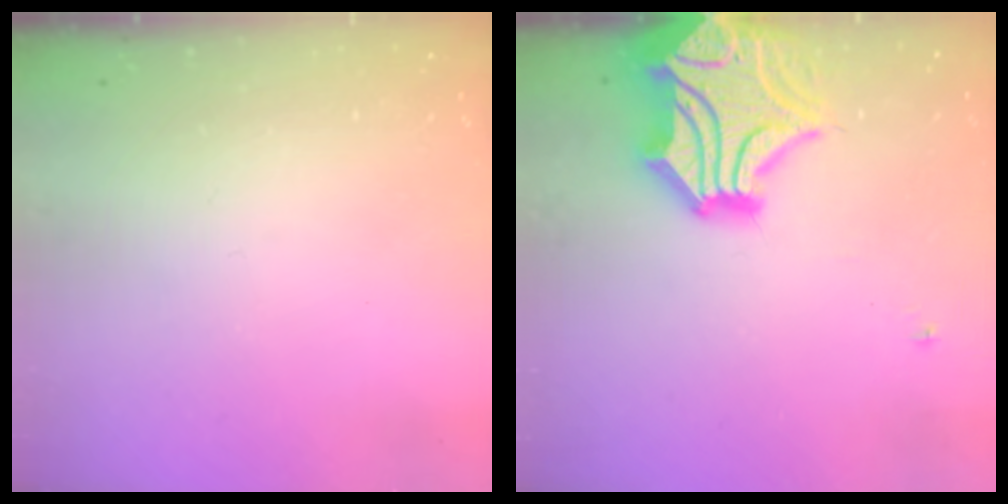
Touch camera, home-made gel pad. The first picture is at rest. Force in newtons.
{"total": 9.1, "press": 8.7, "slide": 2.6}